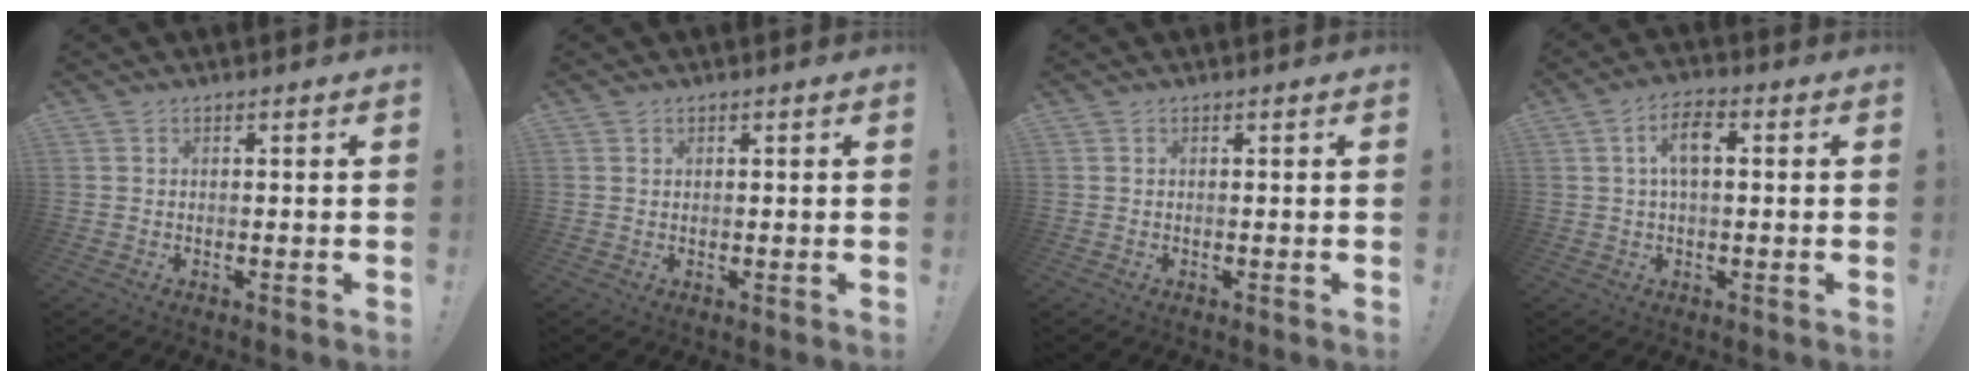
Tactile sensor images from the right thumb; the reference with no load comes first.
{"total": 0.6, "force": [0.5, 0.4, 0.2], "torque": [0.004, -0.002, 0.007]}
{"total": 0.0}
{"total": 7.0, "force": [1.1, 3.4, 6.0], "torque": [-0.104, 0.014, 0.018]}